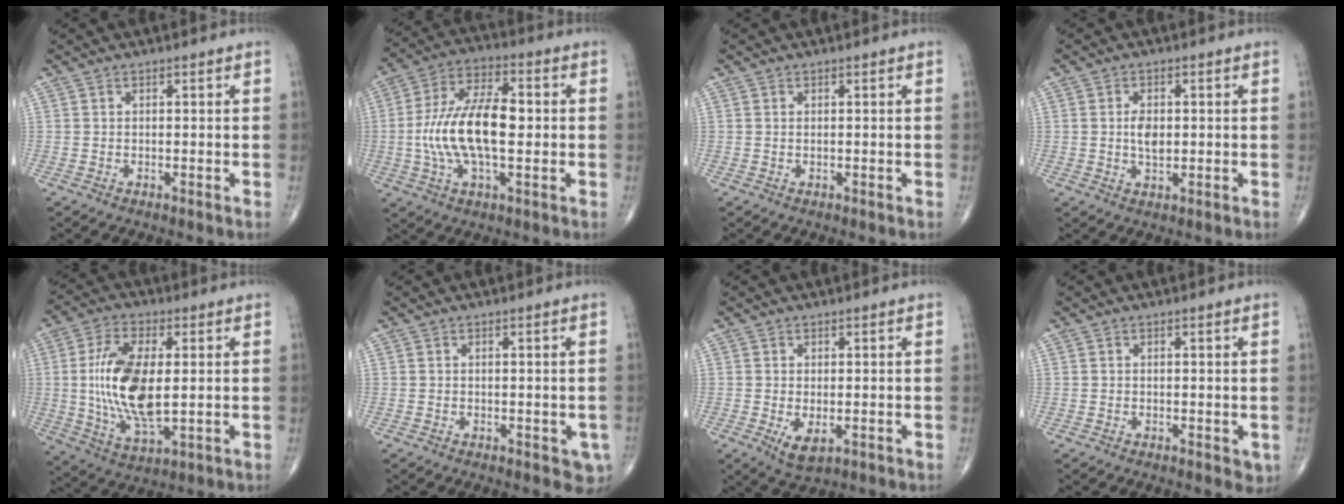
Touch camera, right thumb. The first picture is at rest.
{"total": 16.0, "force": [-0.5, 7.3, 14.3], "torque": [-0.275, 0.021, -0.013]}
{"total": 0.0}
{"total": 4.0, "force": [0.2, 2.3, 3.3], "torque": [-0.055, -0.003, 0.005]}
{"total": 15.9, "force": [0.8, 7.2, 14.2], "torque": [-0.282, -0.013, 0.020]}
{"total": 3.0, "force": [-0.9, 1.7, 2.3], "torque": [-0.009, -0.001, -0.009]}
{"total": 4.1, "force": [-1.0, 2.0, 3.4], "torque": [-0.058, -0.011, -0.009]}
{"total": 1.7, "force": [-0.1, 1.0, 1.3], "torque": [-0.009, -0.002, -0.002]}